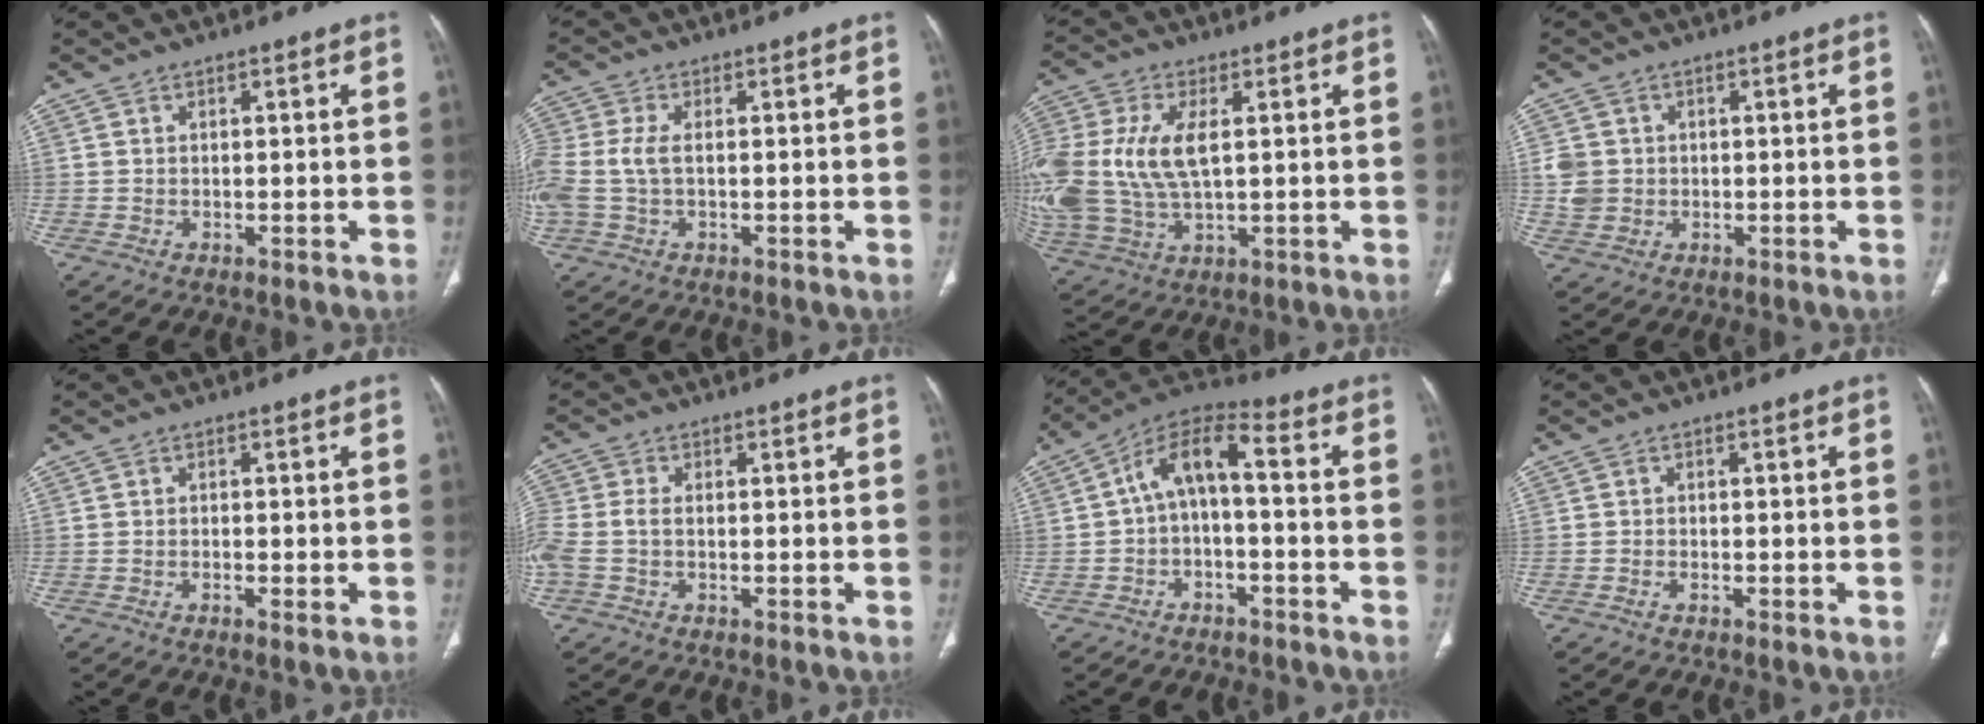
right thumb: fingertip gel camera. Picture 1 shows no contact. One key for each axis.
{"total": 6.4, "fx": -0.1, "fy": 3.5, "fz": 5.4, "tx": -0.161, "ty": 0.011, "tz": -0.002}
{"total": 20.4, "fx": 2.3, "fy": 11.7, "fz": 16.6, "tx": -0.417, "ty": -0.001, "tz": 0.050}
{"total": 4.6, "fx": 0.2, "fy": 4.1, "fz": 2.0, "tx": -0.030, "ty": 0.005, "tz": 0.009}
{"total": 1.3, "fx": -0.5, "fy": 0.4, "fz": 1.1, "tx": -0.025, "ty": 0.000, "tz": -0.010}
{"total": 5.0, "fx": -0.8, "fy": 2.7, "fz": 4.2, "tx": -0.123, "ty": 0.008, "tz": -0.019}
{"total": 8.9, "fx": -1.2, "fy": 4.1, "fz": 7.8, "tx": -0.135, "ty": 0.052, "tz": -0.030}
{"total": 0.8, "fx": -0.6, "fy": 0.4, "fz": 0.4, "tx": -0.012, "ty": 0.005, "tz": -0.012}